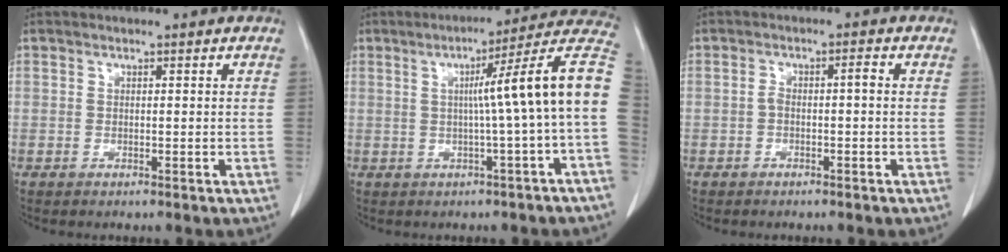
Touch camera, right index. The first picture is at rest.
{"total": 12.5, "force": [0.1, -1.9, 12.3], "torque": [-0.155, 0.025, -0.005]}
{"total": 2.2, "force": [-0.4, 0.6, 2.1], "torque": [-0.039, 0.011, -0.006]}